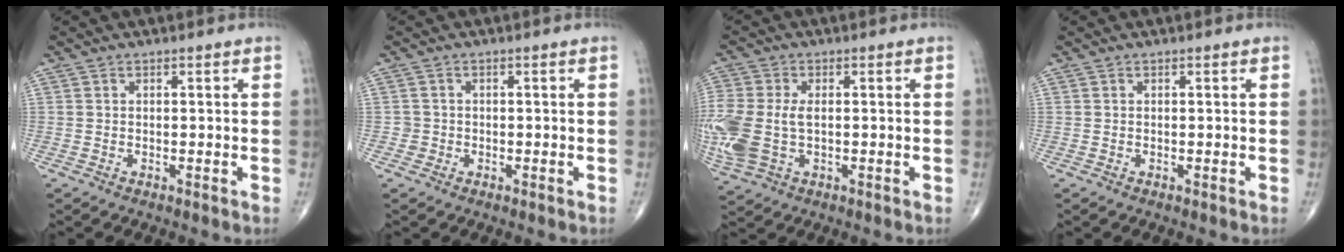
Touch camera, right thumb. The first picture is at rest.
{"total": 1.4, "force": [-0.4, 1.3, -0.2], "torque": [0.014, 0.008, -0.013]}
{"total": 13.7, "force": [-1.0, 8.7, 10.5], "torque": [-0.293, -0.004, -0.008]}
{"total": 0.0}